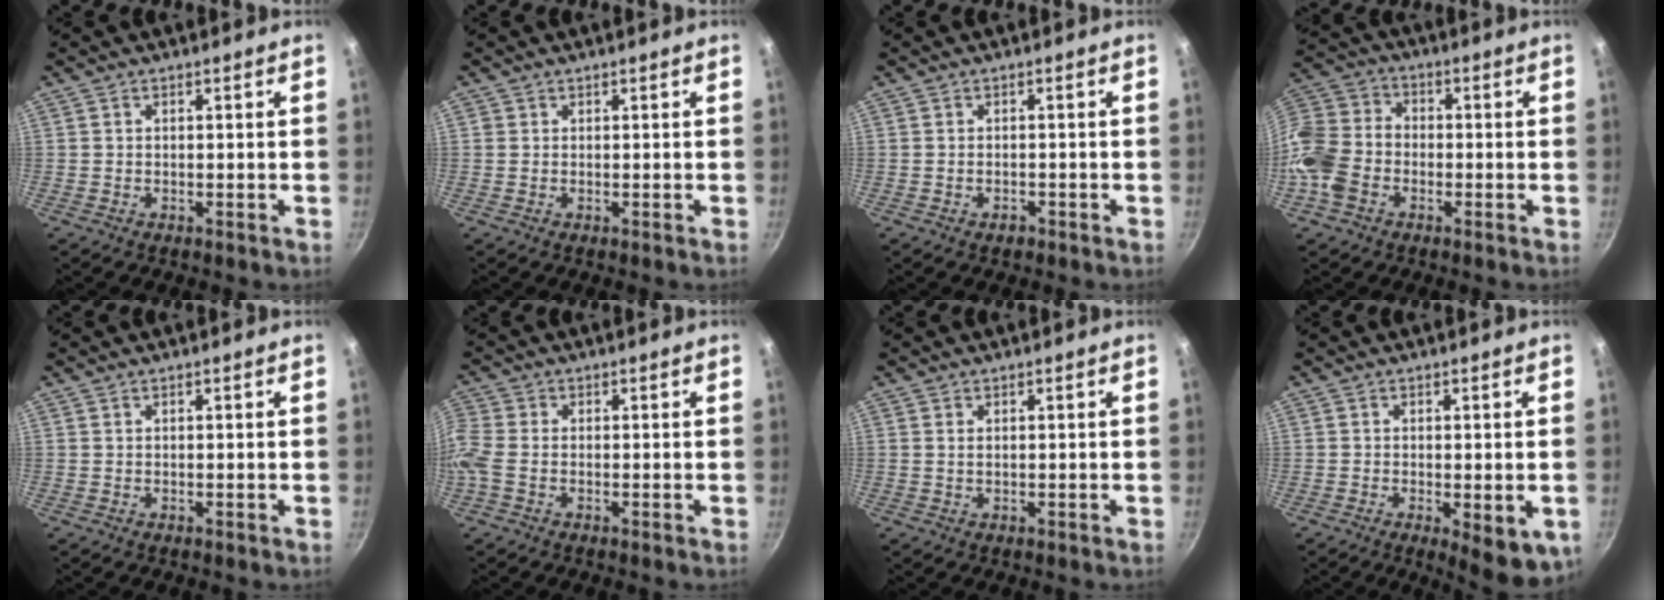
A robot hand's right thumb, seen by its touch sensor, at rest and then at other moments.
{"total": 0.5, "force": [0.1, 0.5, 0.1], "torque": [0.002, 0.003, 0.001]}
{"total": 1.3, "force": [-0.9, 0.7, 0.6], "torque": [-0.011, 0.005, -0.014]}
{"total": 12.6, "force": [-3.6, 9.4, 7.7], "torque": [-0.166, 0.028, -0.080]}
{"total": 0.0}
{"total": 5.6, "force": [-1.1, 3.5, 4.2], "torque": [-0.125, 0.009, -0.029]}
{"total": 0.7, "force": [0.2, 0.4, 0.6], "torque": [-0.015, 0.000, 0.006]}
{"total": 8.8, "force": [-3.1, 2.9, 7.7], "torque": [-0.102, -0.012, -0.041]}